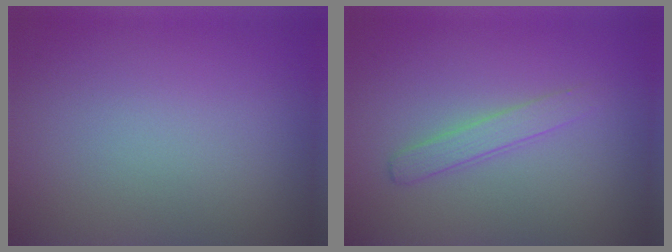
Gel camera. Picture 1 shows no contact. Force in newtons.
{"total": 1.6, "press": 1.6, "slide": 0.0}